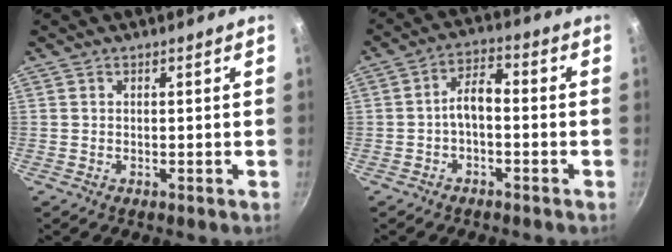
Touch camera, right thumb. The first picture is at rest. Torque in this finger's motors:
{"motor_torque": [0.67, 0.93, 0.70, -0.26, 0.01]}